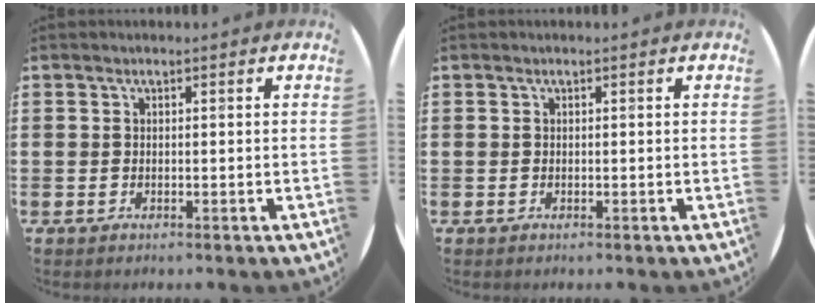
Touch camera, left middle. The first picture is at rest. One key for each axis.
{"total": 0.0}